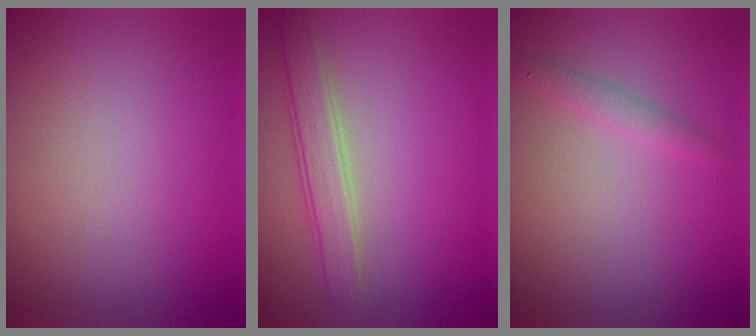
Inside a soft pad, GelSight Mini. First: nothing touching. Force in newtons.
{"total": 2.9, "press": 2.9, "slide": 0.2}
{"total": 1.3, "press": 1.3, "slide": 0.1}